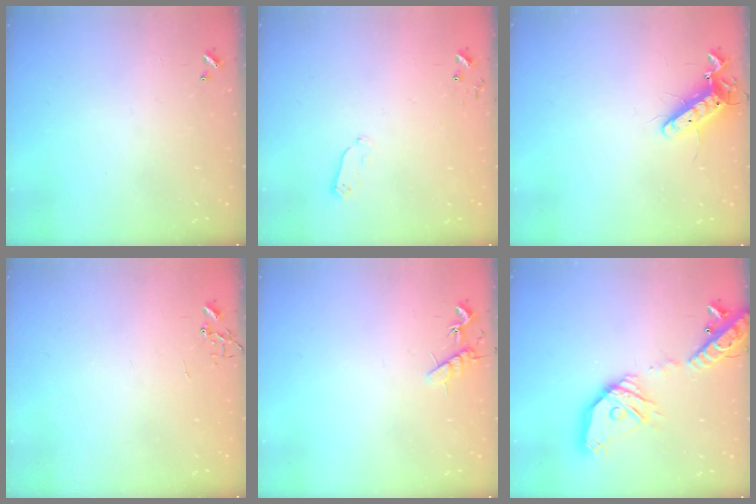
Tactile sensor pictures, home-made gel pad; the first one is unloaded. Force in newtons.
{"total": 2.9, "press": 2.9, "slide": 0.4}
{"total": 11.2, "press": 11.1, "slide": 1.4}
{"total": 0.0}
{"total": 7.0, "press": 6.9, "slide": 0.6}
{"total": 21.9, "press": 21.6, "slide": 3.8}